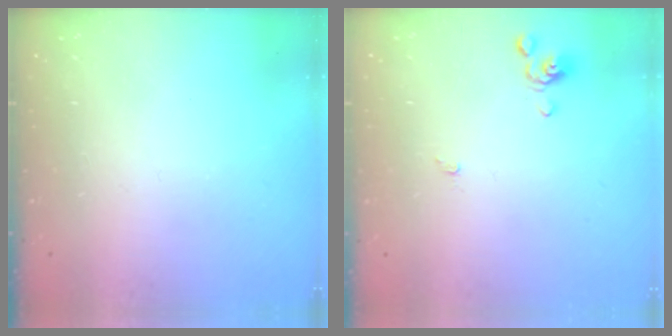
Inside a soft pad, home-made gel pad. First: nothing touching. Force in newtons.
{"total": 0.0}